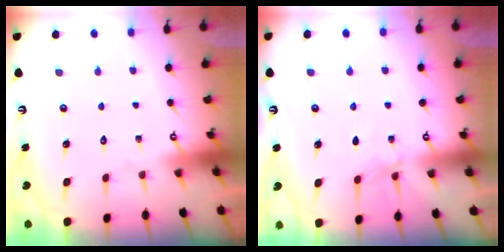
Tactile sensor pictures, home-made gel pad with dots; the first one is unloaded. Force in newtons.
{"total": 4.5, "press": 4.5, "slide": 0.5}